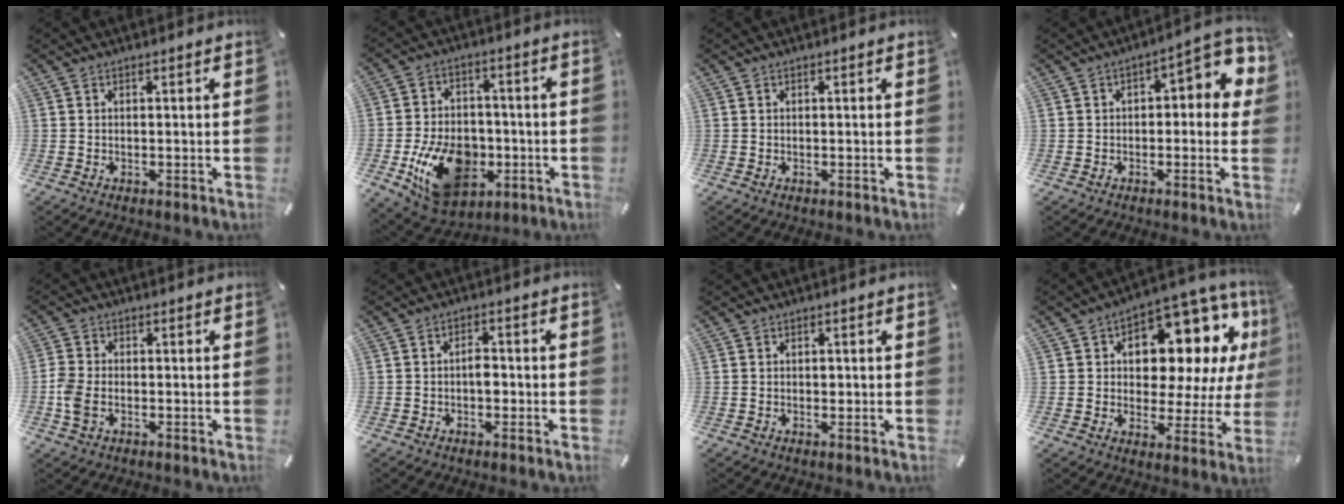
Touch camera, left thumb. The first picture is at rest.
{"total": 17.3, "force": [-5.3, 12.2, 11.1], "torque": [-0.203, 0.034, -0.079]}
{"total": 0.0}
{"total": 8.0, "force": [1.2, 3.6, 7.0], "torque": [-0.089, -0.009, 0.014]}
{"total": 4.9, "force": [-1.3, 3.3, 3.4], "torque": [-0.076, 0.004, -0.025]}
{"total": 3.1, "force": [-0.7, 2.0, 2.3], "torque": [-0.036, 0.005, -0.016]}
{"total": 0.9, "force": [0.0, 0.8, 0.6], "torque": [-0.004, -0.001, -0.004]}
{"total": 14.6, "force": [6.7, 8.8, 9.5], "torque": [-0.127, -0.061, 0.114]}